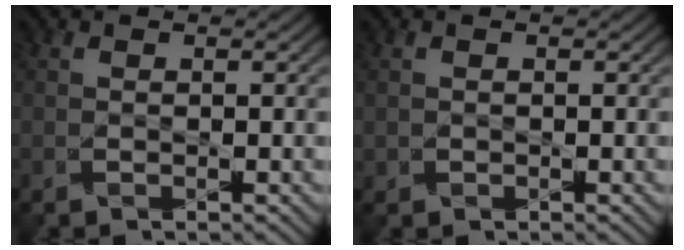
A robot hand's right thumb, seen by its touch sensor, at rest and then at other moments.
{"total": 0.7, "force": [-0.1, 0.6, 0.0], "torque": [0.000, -0.007, -0.001]}